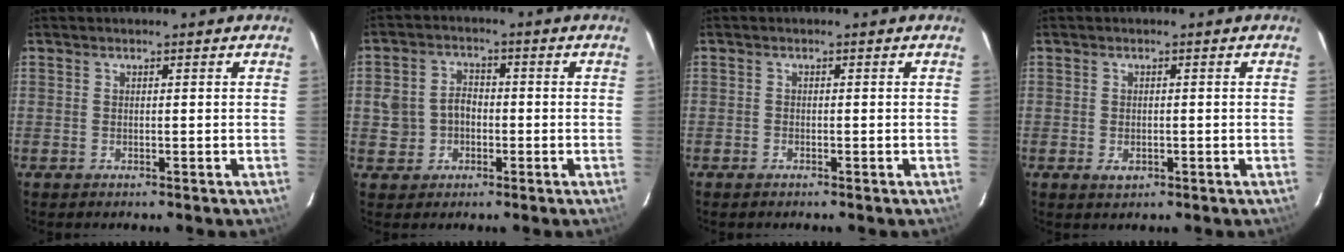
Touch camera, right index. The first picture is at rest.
{"total": 5.8, "force": [-1.0, 5.2, 2.4], "torque": [-0.061, 0.019, -0.010]}
{"total": 0.6, "force": [-0.5, 0.3, 0.0], "torque": [-0.003, 0.001, -0.011]}
{"total": 1.8, "force": [-0.5, 1.3, 1.1], "torque": [-0.018, -0.002, -0.007]}